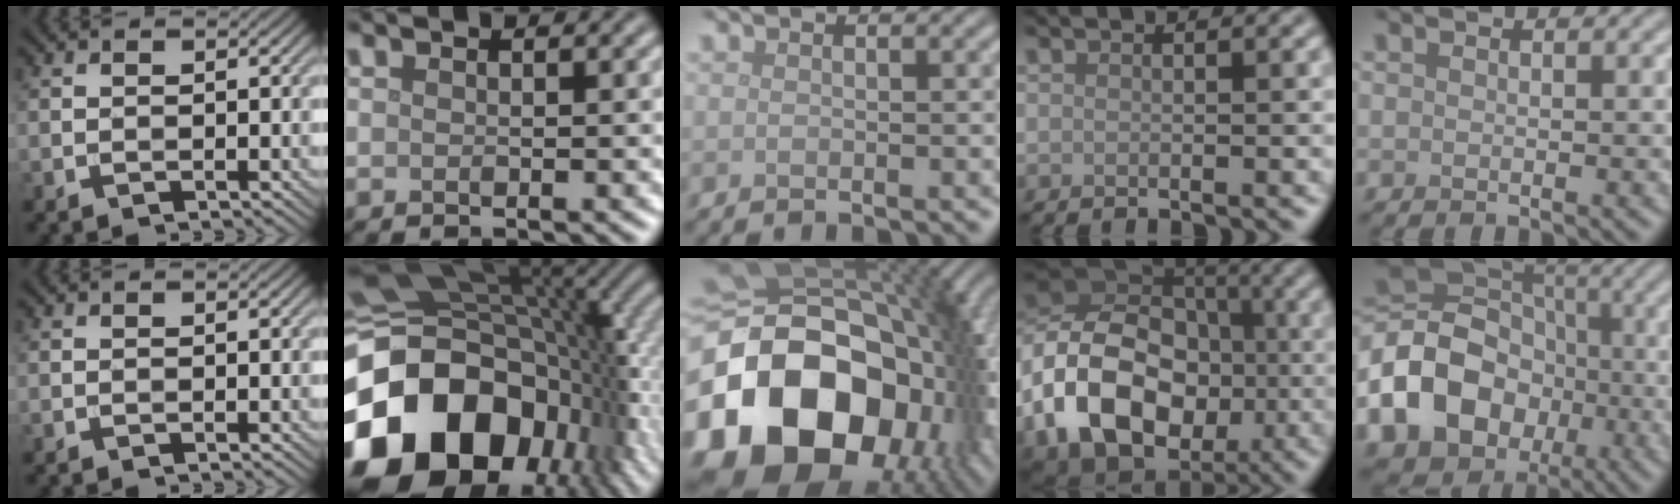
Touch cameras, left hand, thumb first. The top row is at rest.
{"index": {"total": 19.4, "force": [-5.7, 13.7, 12.4], "torque": [-0.254, -0.030, -0.092]}, "middle": {"total": 22.2, "force": [-4.8, 15.5, 15.1], "torque": [-0.303, -0.042, -0.061]}, "ring": {"total": 14.2, "force": [-4.0, 10.7, 8.3], "torque": [-0.174, -0.009, -0.077]}, "little": {"total": 15.2, "force": [-4.5, 12.3, 7.7], "torque": [-0.184, -0.007, -0.099]}}